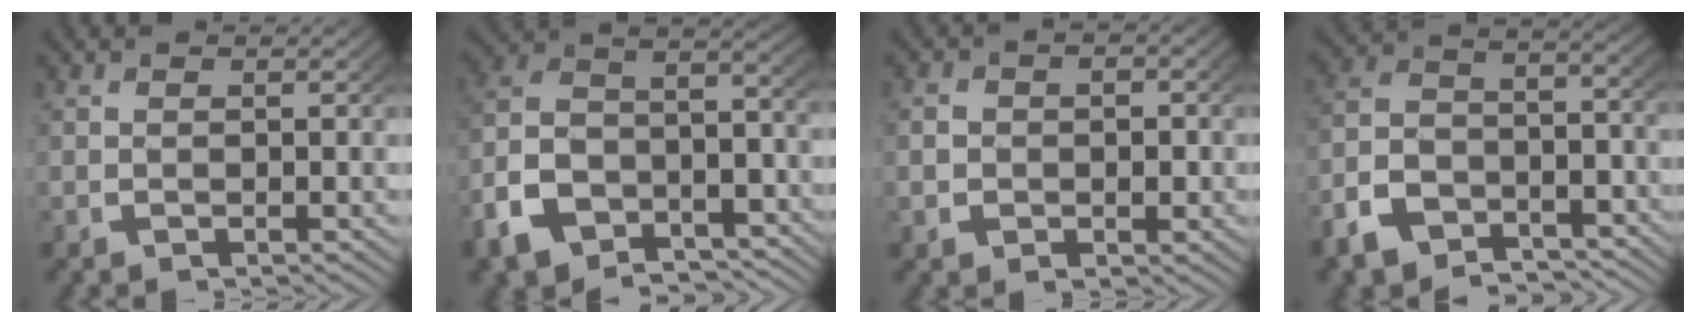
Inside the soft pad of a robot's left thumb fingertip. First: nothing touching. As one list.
[{"total": 11.9, "force": [-4.5, 8.4, 7.1], "torque": [-0.158, -0.032, -0.065]}, {"total": 3.1, "force": [-0.4, 2.5, 1.7], "torque": [-0.034, -0.005, -0.007]}, {"total": 9.1, "force": [-5.2, 5.9, 4.6], "torque": [-0.101, -0.030, -0.079]}]